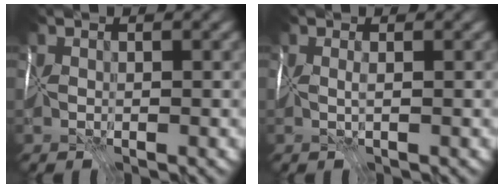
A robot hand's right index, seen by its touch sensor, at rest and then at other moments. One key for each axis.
{"total": 1.1, "fx": 0.2, "fy": -1.1, "fz": -0.2, "tx": 0.007, "ty": -0.002, "tz": 0.012}